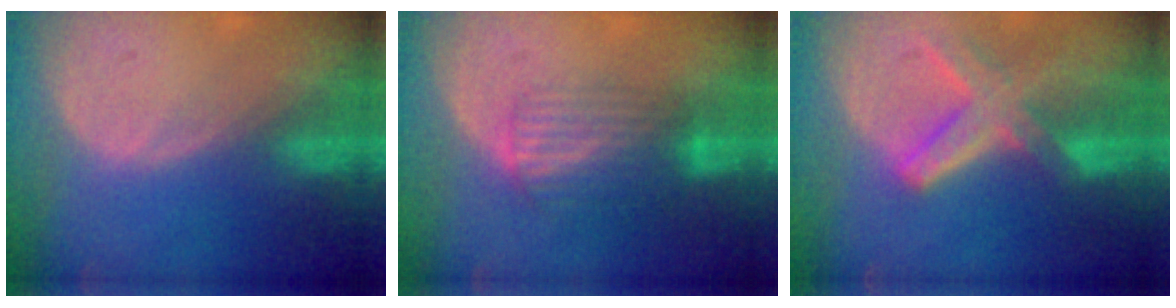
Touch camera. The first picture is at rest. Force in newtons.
{"total": 6.8, "press": 5.9, "slide": 3.4}
{"total": 8.3, "press": 7.3, "slide": 4.0}